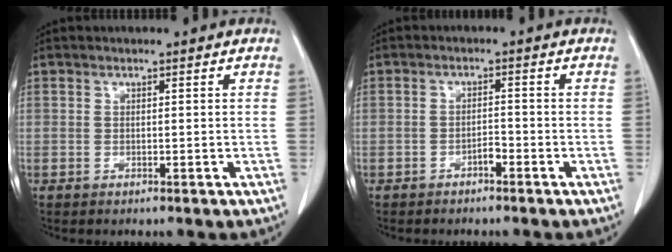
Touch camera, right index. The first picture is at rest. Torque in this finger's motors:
{"motor_torque": [0.36, 0.19, 0.07, 0.06]}